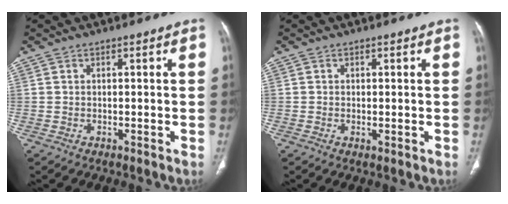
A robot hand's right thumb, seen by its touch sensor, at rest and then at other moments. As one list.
[{"total": 0.7, "force": [-0.1, 0.2, 0.6], "torque": [-0.016, -0.004, -0.002]}]